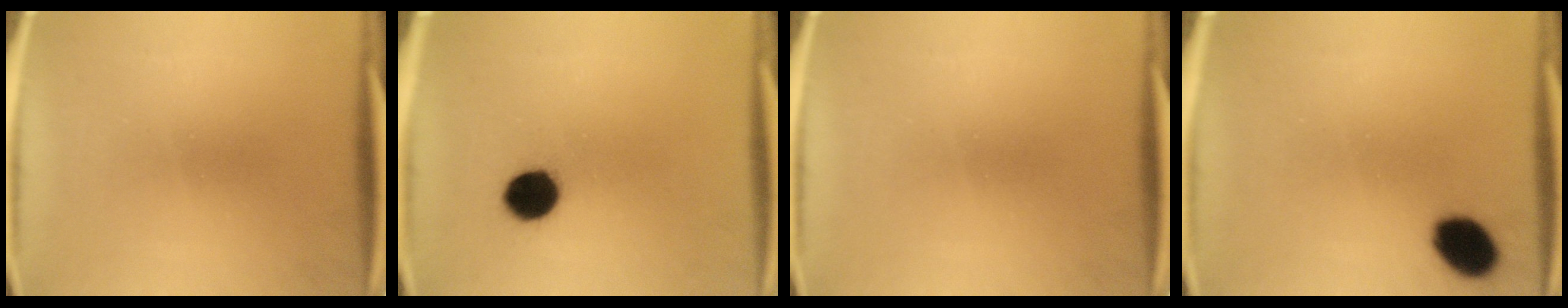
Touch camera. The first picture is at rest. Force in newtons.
{"total": 7.9}
{"total": 0.0}
{"total": 8.3}